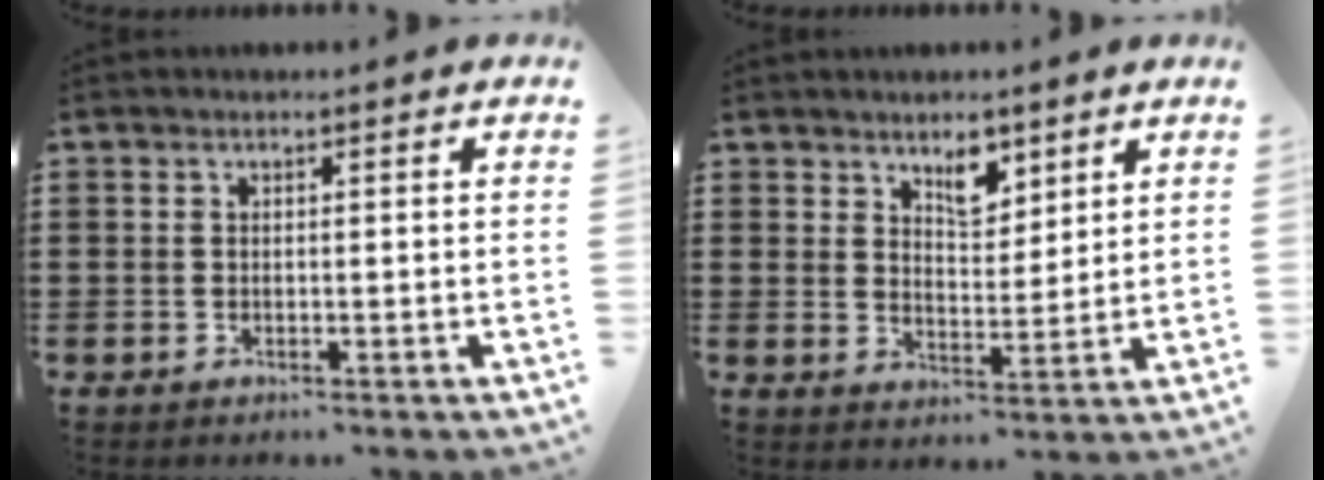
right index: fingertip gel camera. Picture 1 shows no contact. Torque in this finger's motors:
{"motor_torque": [0.12, 0.03, 0.11, 0.04]}